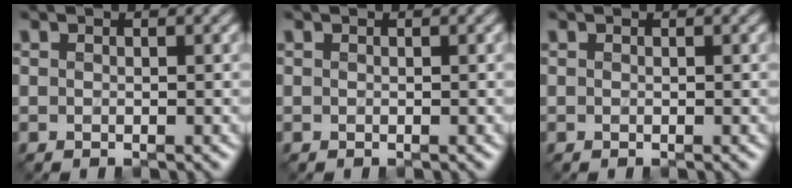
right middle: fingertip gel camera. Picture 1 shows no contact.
{"total": 0.0}
{"total": 0.0}